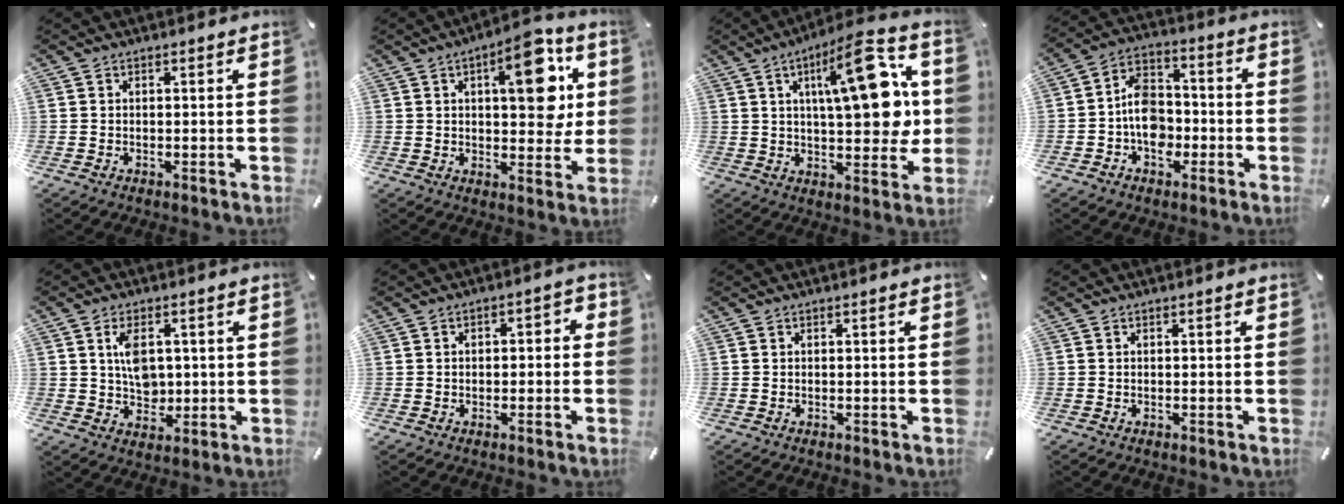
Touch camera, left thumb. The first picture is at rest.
{"total": 15.7, "force": [5.3, 7.5, 12.7], "torque": [-0.153, -0.018, 0.080]}
{"total": 20.7, "force": [6.1, 7.8, 18.2], "torque": [-0.268, -0.022, 0.087]}
{"total": 9.9, "force": [-2.7, 7.9, 5.3], "torque": [-0.096, 0.025, -0.047]}
{"total": 7.0, "force": [1.2, 5.2, 4.6], "torque": [-0.071, -0.002, 0.015]}
{"total": 2.7, "force": [-1.3, 1.7, 1.7], "torque": [-0.032, 0.014, -0.026]}
{"total": 0.0}
{"total": 0.0}